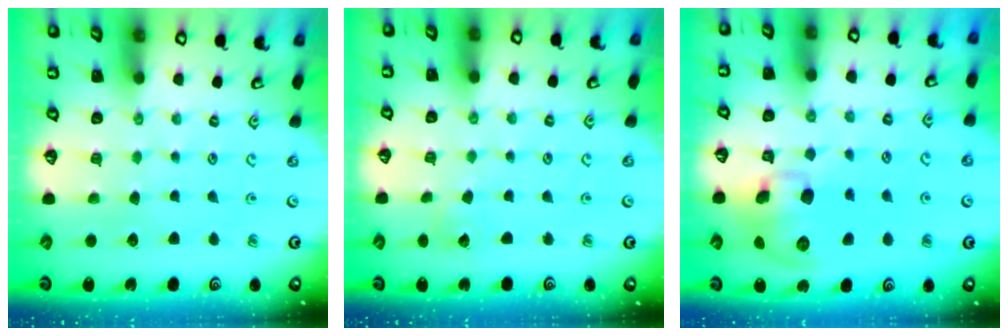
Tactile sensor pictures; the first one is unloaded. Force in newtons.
{"total": 2.3, "press": 2.3, "slide": 0.1}
{"total": 13.0, "press": 12.8, "slide": 2.3}